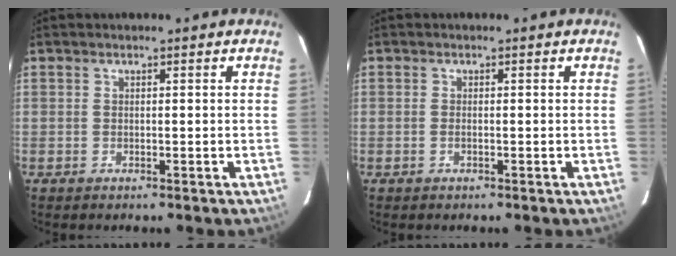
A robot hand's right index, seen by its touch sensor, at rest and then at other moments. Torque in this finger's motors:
{"motor_torque": [-0.10, 0.01, -0.04, -0.01]}